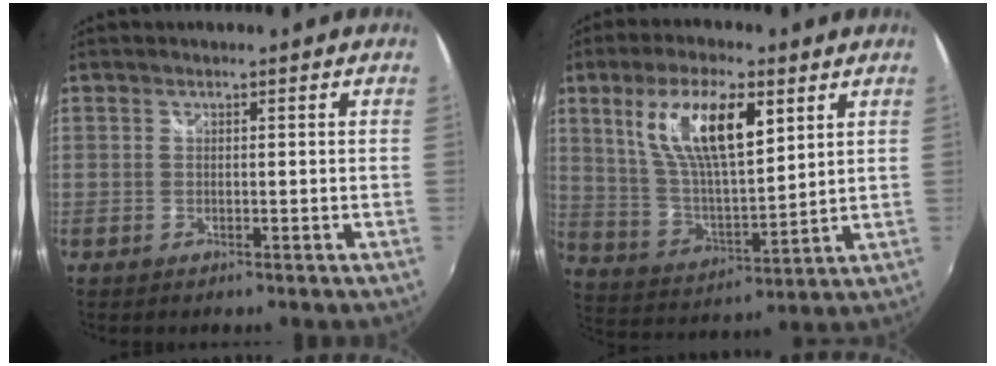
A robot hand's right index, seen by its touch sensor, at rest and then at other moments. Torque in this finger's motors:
{"motor_torque": [0.58, 0.43, 0.33, 0.17]}